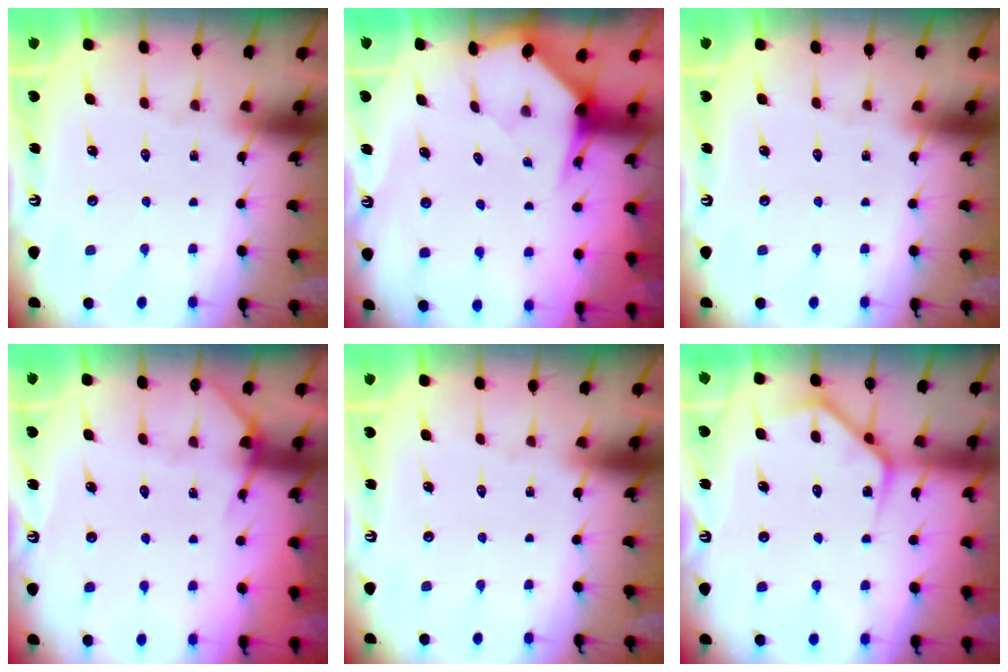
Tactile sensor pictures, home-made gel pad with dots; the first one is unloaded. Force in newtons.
{"total": 3.3, "press": 3.3, "slide": 0.3}
{"total": 0.0}
{"total": 4.0, "press": 4.0, "slide": 0.4}
{"total": 0.0}
{"total": 7.4, "press": 7.3, "slide": 0.8}